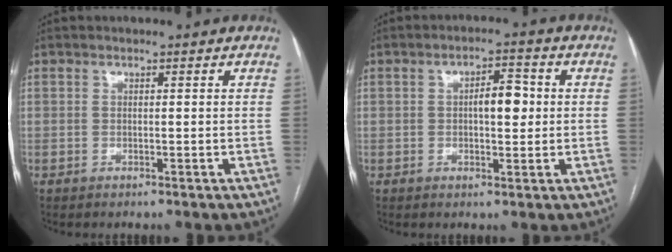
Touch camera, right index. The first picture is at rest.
{"total": 5.0, "force": [0.4, 2.0, 4.5], "torque": [-0.069, 0.010, 0.007]}